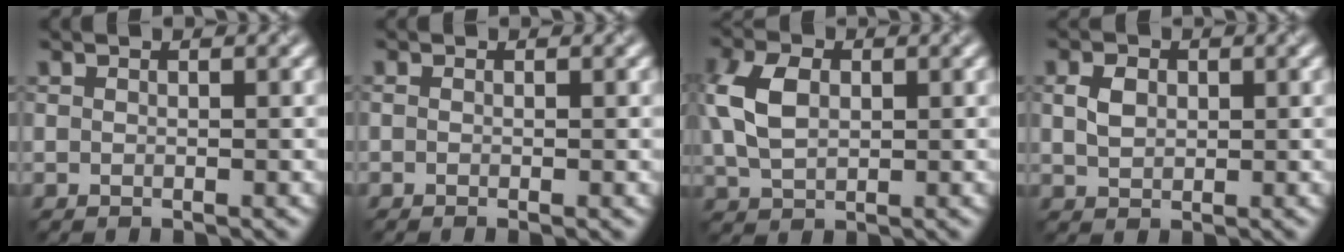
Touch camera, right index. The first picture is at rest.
{"total": 1.2, "force": [-0.3, 0.4, 1.1], "torque": [-0.008, 0.003, -0.014]}
{"total": 5.2, "force": [0.5, 3.5, 3.8], "torque": [-0.102, 0.019, 0.018]}
{"total": 1.5, "force": [0.1, 1.2, 0.8], "torque": [-0.027, 0.009, 0.015]}